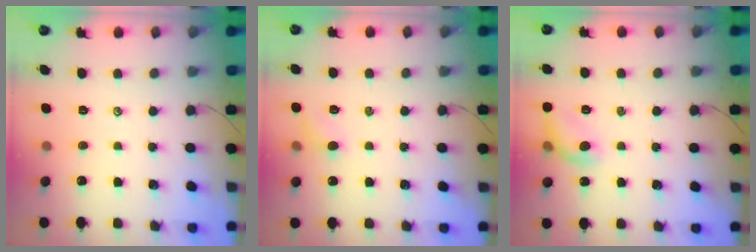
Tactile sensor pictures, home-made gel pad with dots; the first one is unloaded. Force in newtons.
{"total": 5.8, "press": 5.6, "slide": 1.8}
{"total": 9.1, "press": 9.1, "slide": 0.1}